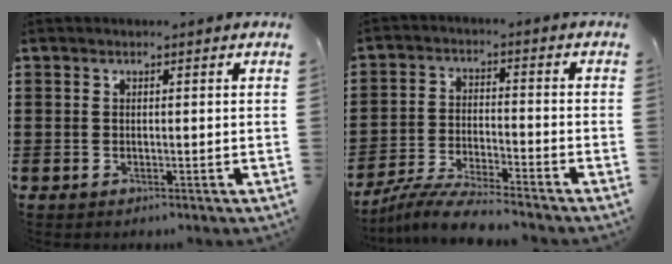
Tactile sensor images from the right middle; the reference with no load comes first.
{"total": 6.6, "force": [-6.2, -0.1, 2.1], "torque": [-0.050, -0.010, -0.122]}